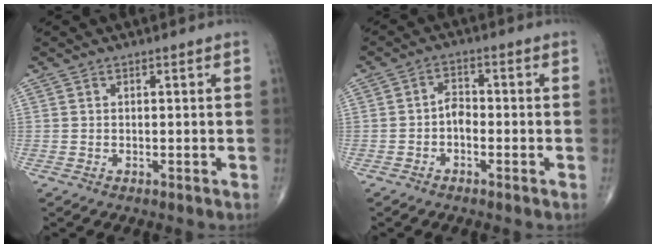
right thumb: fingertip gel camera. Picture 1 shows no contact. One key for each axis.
{"total": 3.0, "fx": -1.1, "fy": 1.9, "fz": 2.1, "tx": -0.026, "ty": 0.016, "tz": -0.028}